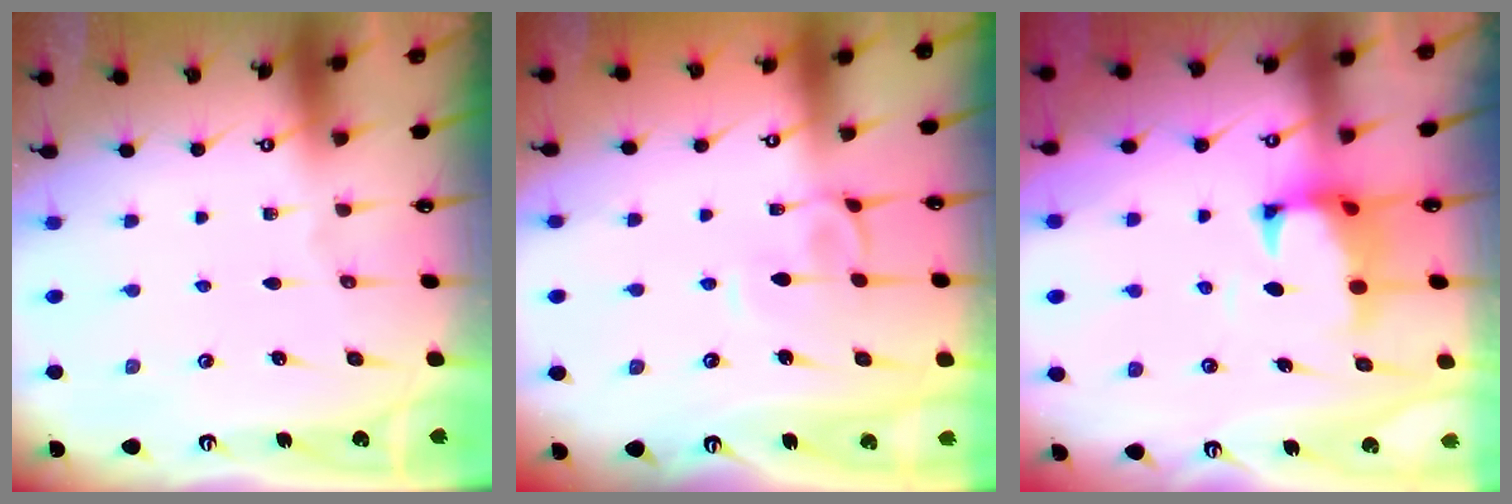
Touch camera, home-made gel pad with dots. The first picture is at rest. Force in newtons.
{"total": 2.5, "press": 2.4, "slide": 0.8}
{"total": 1.8, "press": 1.4, "slide": 1.1}